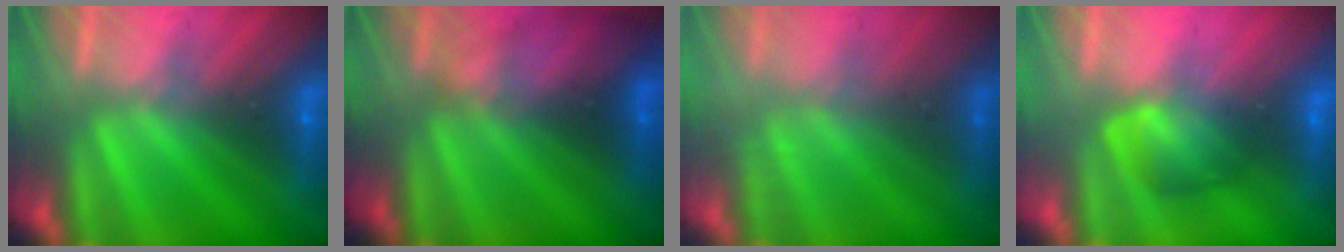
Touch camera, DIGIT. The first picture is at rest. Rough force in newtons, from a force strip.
{"total": 2.3}
{"total": 2.4}
{"total": 3.0}